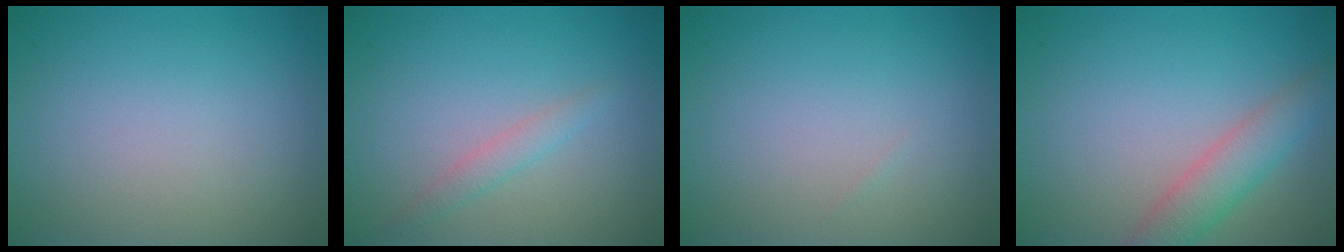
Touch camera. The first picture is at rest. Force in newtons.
{"total": 2.0, "press": 2.0, "slide": 0.2}
{"total": 0.0}
{"total": 3.5, "press": 3.5, "slide": 0.1}